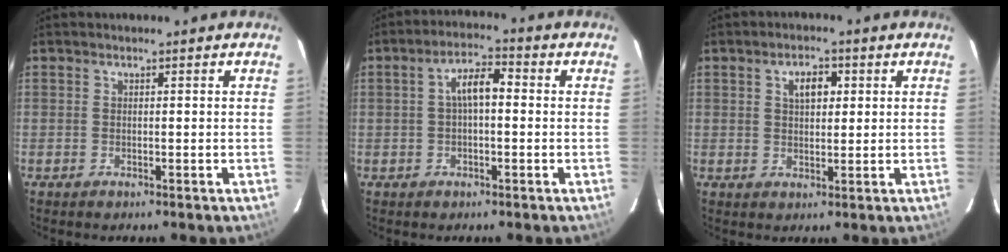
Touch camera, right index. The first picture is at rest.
{"total": 5.3, "force": [0.2, 2.2, 4.8], "torque": [-0.089, 0.018, 0.003]}
{"total": 4.3, "force": [1.4, 2.5, 3.2], "torque": [-0.051, 0.012, 0.026]}